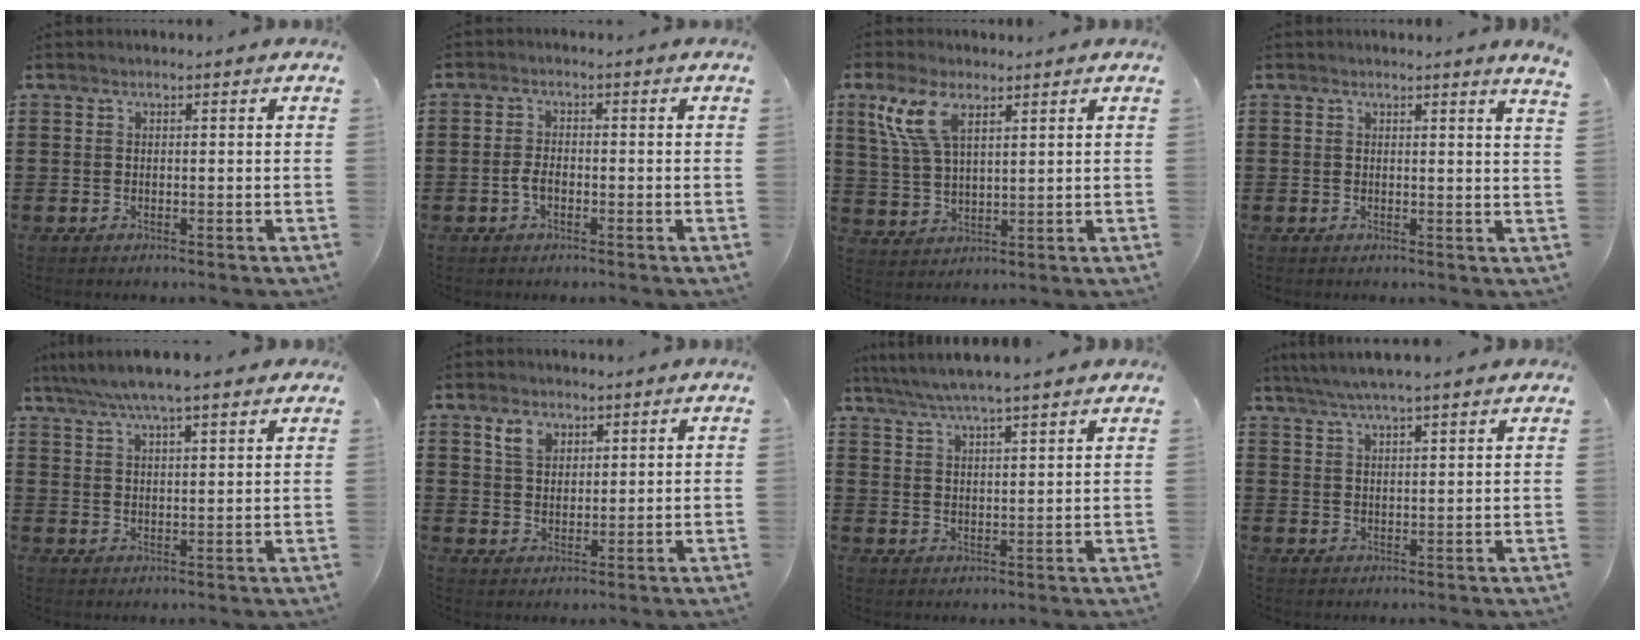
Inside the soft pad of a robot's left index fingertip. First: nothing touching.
{"total": 2.6, "force": [-0.8, 1.2, 2.1], "torque": [-0.055, -0.001, -0.020]}
{"total": 7.9, "force": [4.2, 3.3, 5.7], "torque": [-0.133, 0.007, 0.075]}
{"total": 1.4, "force": [1.2, -0.4, 0.7], "torque": [-0.015, -0.005, 0.022]}
{"total": 5.9, "force": [4.8, 0.7, 3.3], "torque": [-0.075, -0.007, 0.085]}
{"total": 3.9, "force": [2.6, 2.4, 1.6], "torque": [-0.033, 0.005, 0.046]}
{"total": 5.1, "force": [4.5, 0.1, 2.2], "torque": [-0.057, -0.017, 0.079]}
{"total": 4.6, "force": [4.0, 0.0, 2.2], "torque": [-0.053, -0.011, 0.071]}